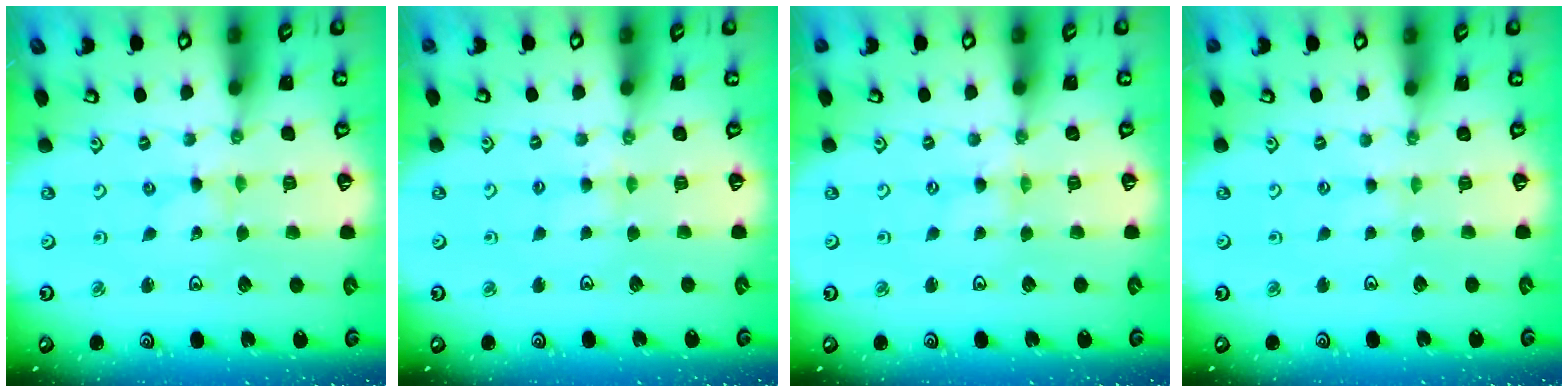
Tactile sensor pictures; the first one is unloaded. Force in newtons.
{"total": 2.8, "press": 2.8, "slide": 0.4}
{"total": 0.0}
{"total": 0.0}